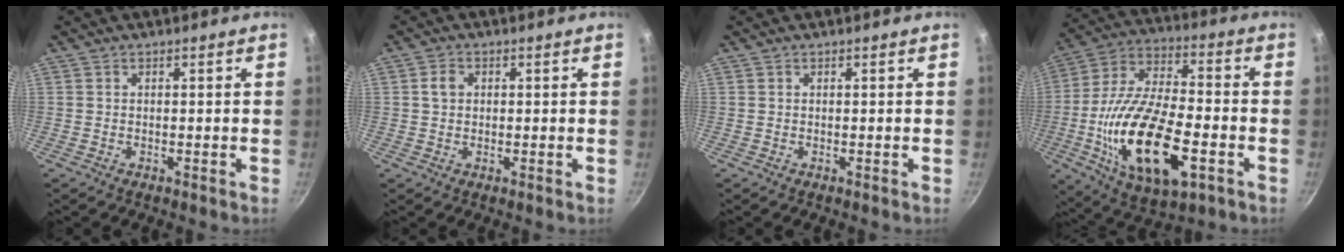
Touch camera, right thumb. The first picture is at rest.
{"total": 2.5, "force": [0.5, 2.0, 1.4], "torque": [-0.017, 0.005, 0.005]}
{"total": 0.0}
{"total": 23.5, "force": [-6.3, 10.6, 20.0], "torque": [-0.368, 0.019, -0.112]}